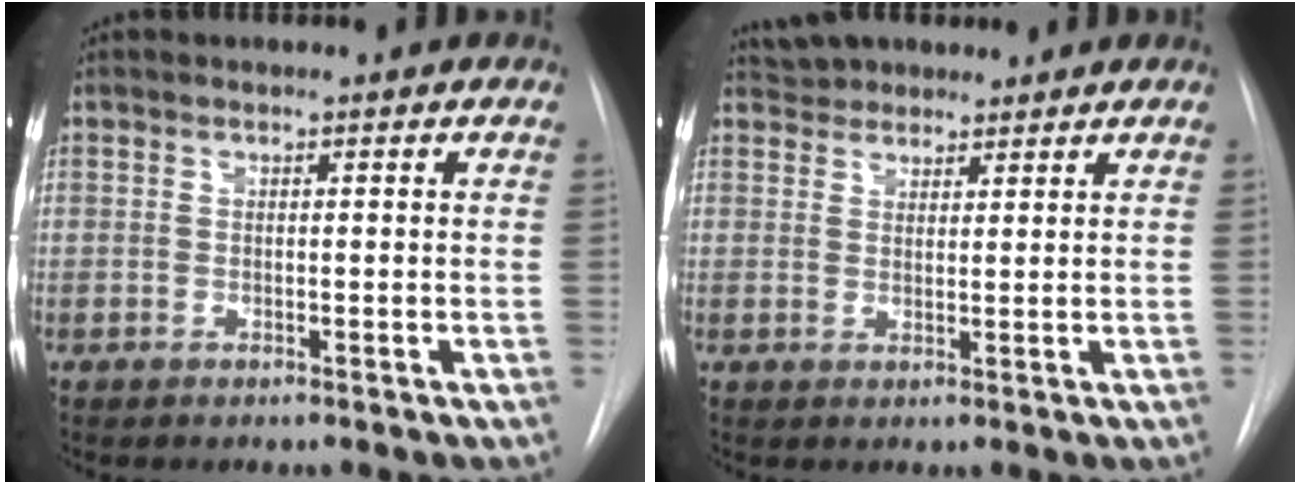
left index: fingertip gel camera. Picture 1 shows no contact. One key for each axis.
{"total": 4.2, "fx": 3.8, "fy": 1.9, "fz": 0.3, "tx": -0.006, "ty": 0.029, "tz": 0.065}